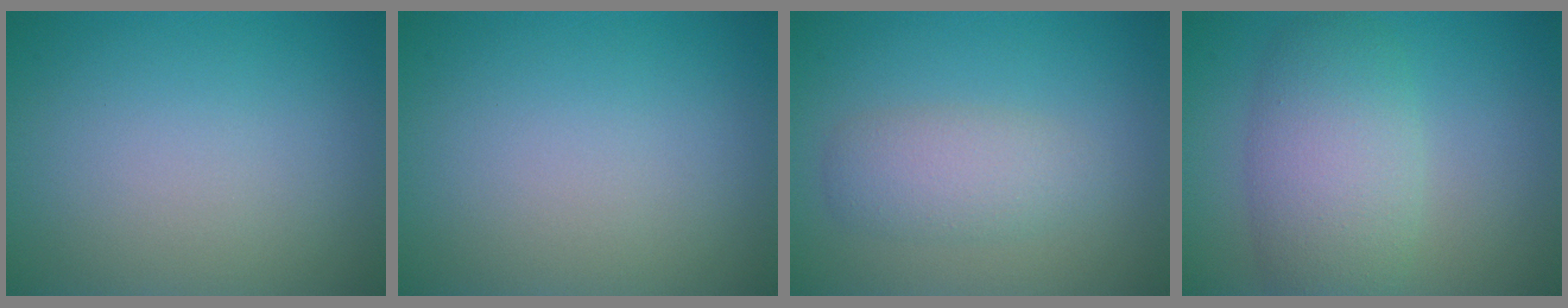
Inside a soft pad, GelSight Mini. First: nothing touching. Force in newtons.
{"total": 0.0}
{"total": 3.0, "press": 3.0, "slide": 0.1}
{"total": 5.9, "press": 5.9, "slide": 0.3}